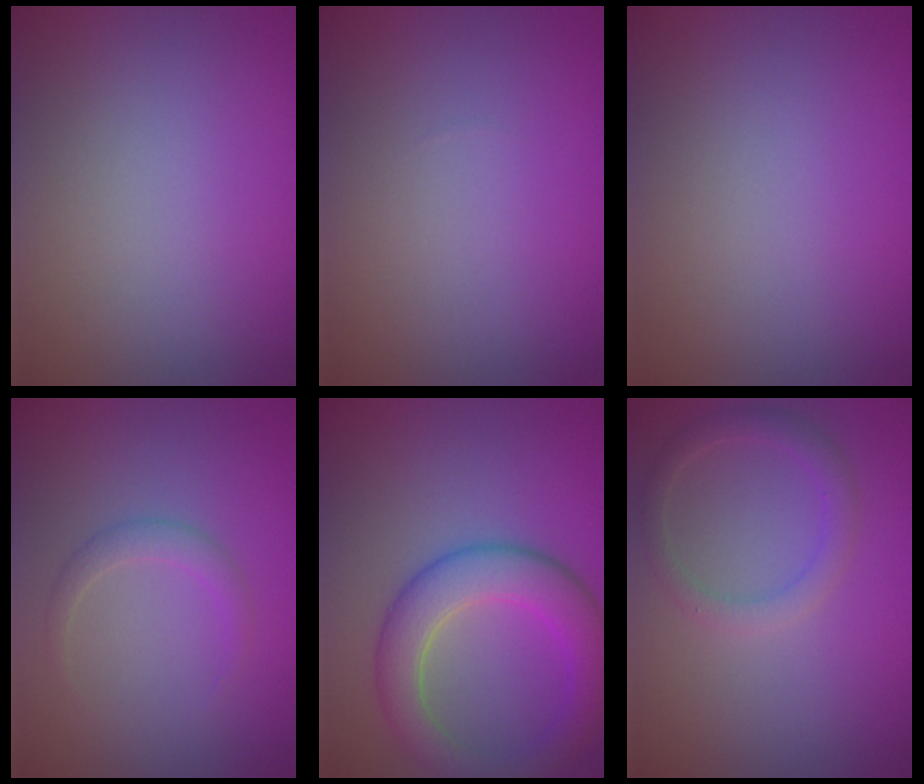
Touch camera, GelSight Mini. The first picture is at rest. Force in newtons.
{"total": 0.0}
{"total": 0.0}
{"total": 1.4, "press": 1.4, "slide": 0.0}
{"total": 5.8, "press": 5.8, "slide": 0.2}
{"total": 2.1, "press": 2.1, "slide": 0.1}